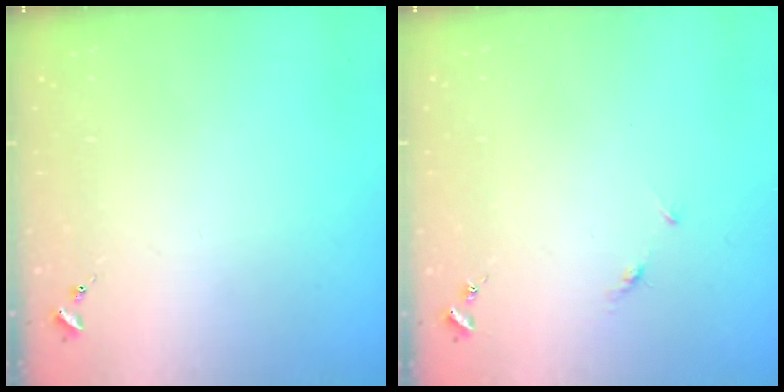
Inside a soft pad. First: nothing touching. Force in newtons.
{"total": 3.9, "press": 3.8, "slide": 0.5}